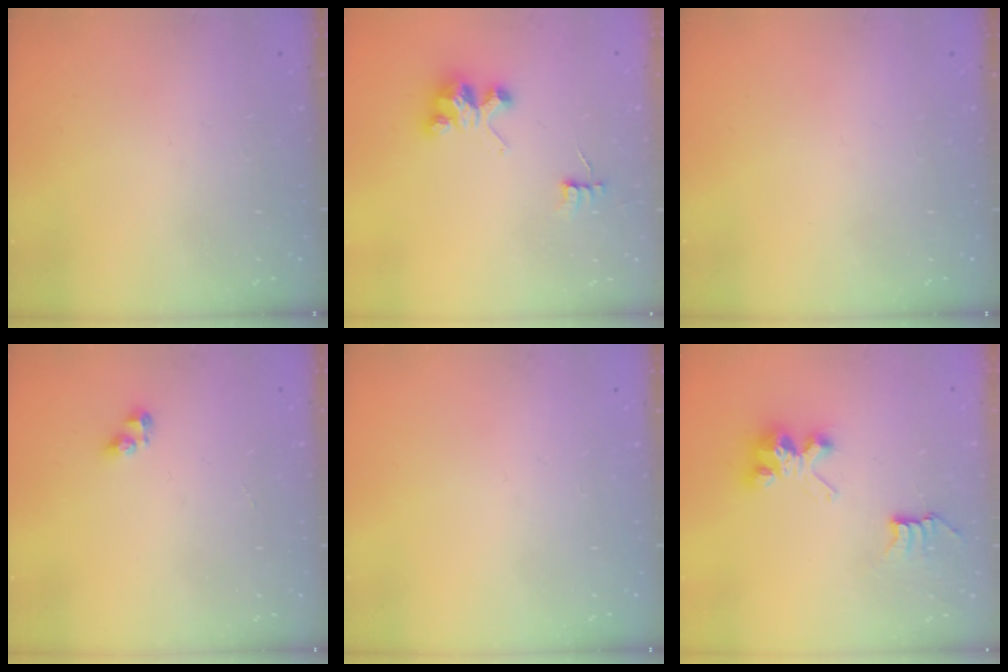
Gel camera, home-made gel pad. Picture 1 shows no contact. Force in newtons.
{"total": 3.6, "press": 3.6, "slide": 0.0}
{"total": 0.0}
{"total": 3.9, "press": 3.8, "slide": 0.4}
{"total": 0.0}
{"total": 6.7, "press": 6.7, "slide": 0.1}